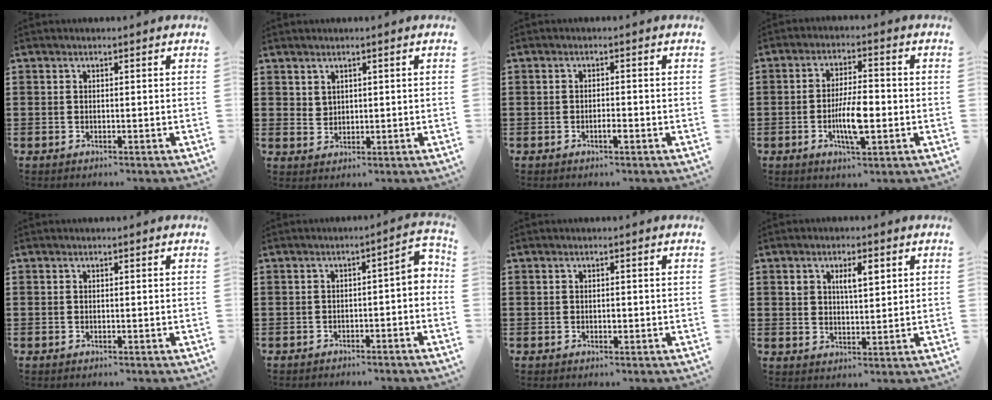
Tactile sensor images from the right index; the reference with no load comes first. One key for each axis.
{"total": 2.0, "fx": 1.6, "fy": 1.2, "fz": 0.3, "tx": -0.010, "ty": 0.004, "tz": 0.031}
{"total": 1.6, "fx": -0.9, "fy": 0.4, "fz": 1.2, "tx": -0.024, "ty": -0.002, "tz": -0.015}
{"total": 7.5, "fx": -1.8, "fy": 2.2, "fz": 6.9, "tx": -0.135, "ty": -0.006, "tz": -0.034}
{"total": 0.0}
{"total": 3.0, "fx": -1.8, "fy": 0.7, "fz": 2.3, "tx": -0.043, "ty": 0.004, "tz": -0.041}
{"total": 0.6, "fx": -0.1, "fy": 0.4, "fz": 0.5, "tx": -0.010, "ty": 0.000, "tz": -0.002}
{"total": 4.2, "fx": 1.7, "fy": 1.9, "fz": 3.3, "tx": -0.055, "ty": 0.002, "tz": 0.025}